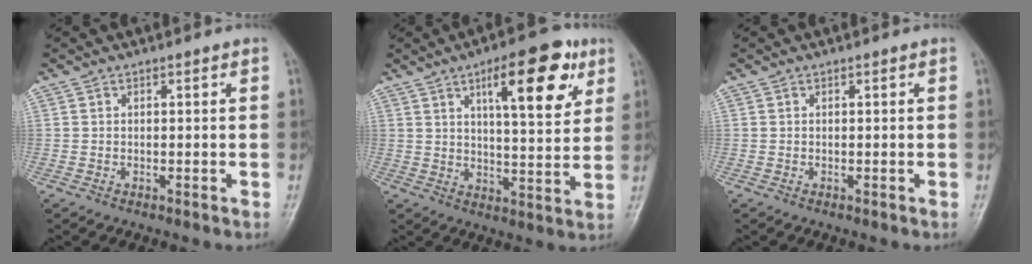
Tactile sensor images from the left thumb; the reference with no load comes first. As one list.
[{"total": 17.5, "force": [8.2, 5.9, 14.3], "torque": [-0.181, -0.030, 0.124]}, {"total": 0.0}]